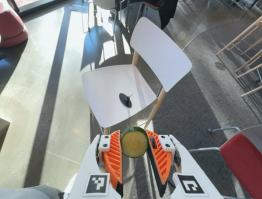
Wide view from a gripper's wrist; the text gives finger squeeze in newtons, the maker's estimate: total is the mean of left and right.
{"total": 9.4, "left": 9.7, "right": 9.1}